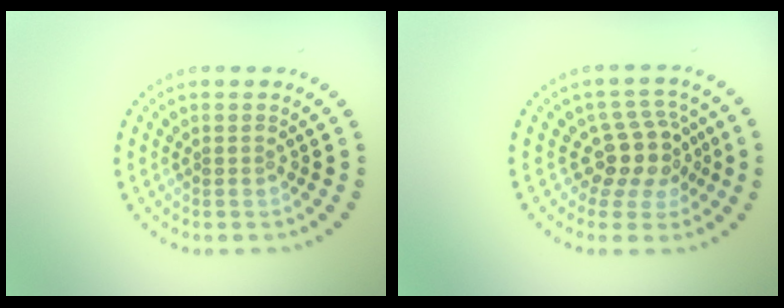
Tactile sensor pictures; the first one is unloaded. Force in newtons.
{"total": 3.7, "press": 2.8, "slide": 2.4}